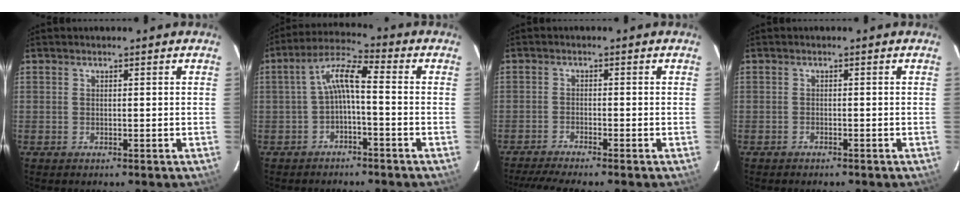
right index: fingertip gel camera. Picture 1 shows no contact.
{"total": 6.1, "force": [-1.4, 1.3, 5.8], "torque": [-0.132, 0.021, -0.027]}
{"total": 6.1, "force": [-5.5, -0.6, 2.5], "torque": [-0.068, -0.009, -0.094]}
{"total": 1.2, "force": [-1.2, 0.4, 0.1], "torque": [-0.009, 0.002, -0.020]}